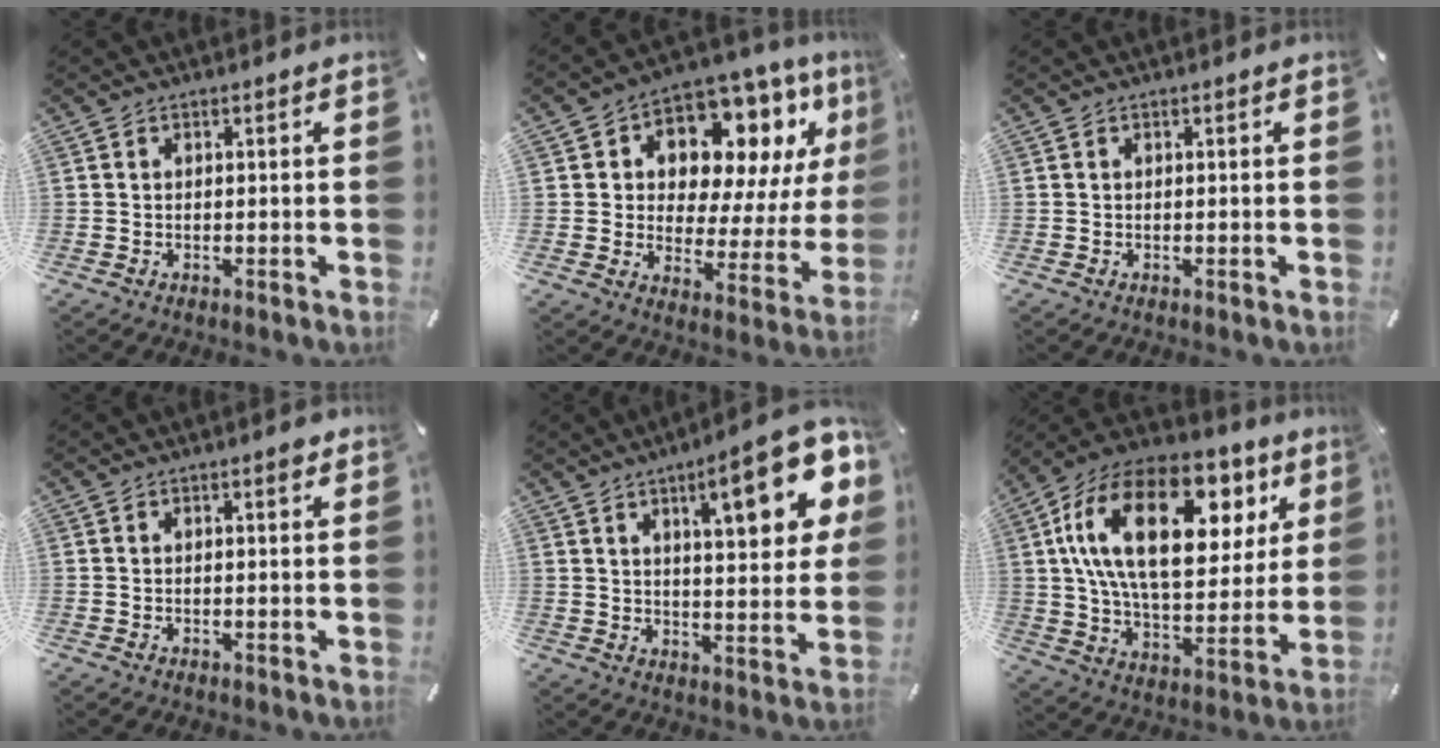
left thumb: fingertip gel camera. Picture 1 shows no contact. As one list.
[{"total": 12.3, "force": [7.8, 7.7, 5.6], "torque": [-0.092, -0.073, 0.137]}, {"total": 0.0}, {"total": 1.2, "force": [0.7, 0.2, 0.9], "torque": [-0.010, -0.002, 0.010]}, {"total": 17.9, "force": [8.5, 5.5, 14.8], "torque": [-0.200, -0.038, 0.125]}, {"total": 25.7, "force": [9.8, 14.3, 19.0], "torque": [-0.354, -0.033, 0.160]}]